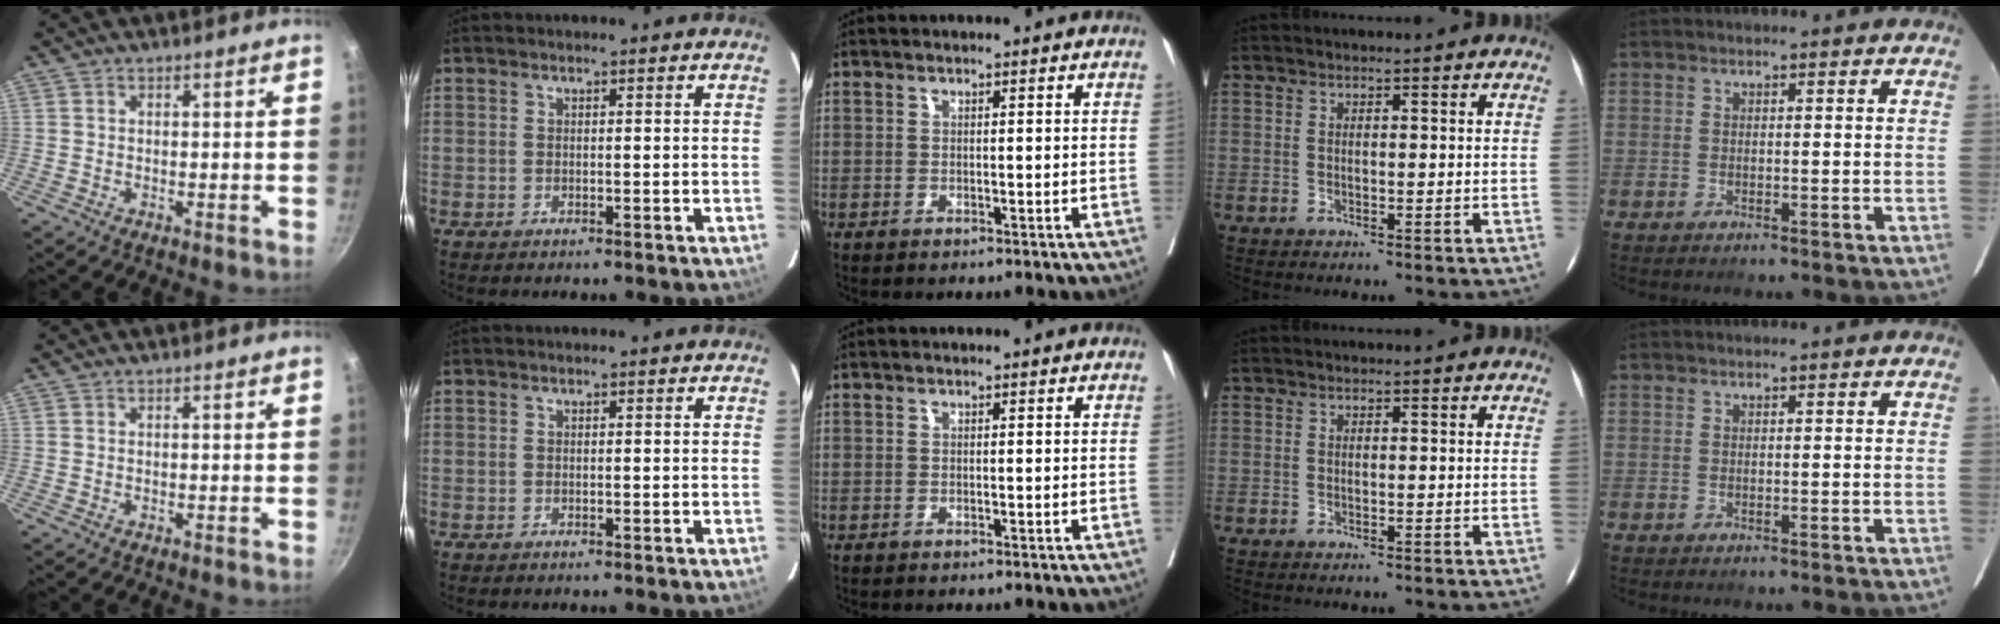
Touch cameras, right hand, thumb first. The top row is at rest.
{}